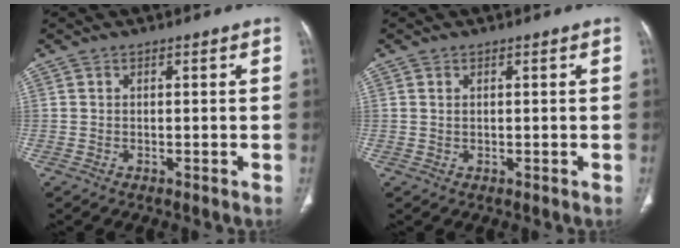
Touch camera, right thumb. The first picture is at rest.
{"total": 0.6, "force": [0.4, 0.3, 0.4], "torque": [-0.008, 0.001, 0.008]}